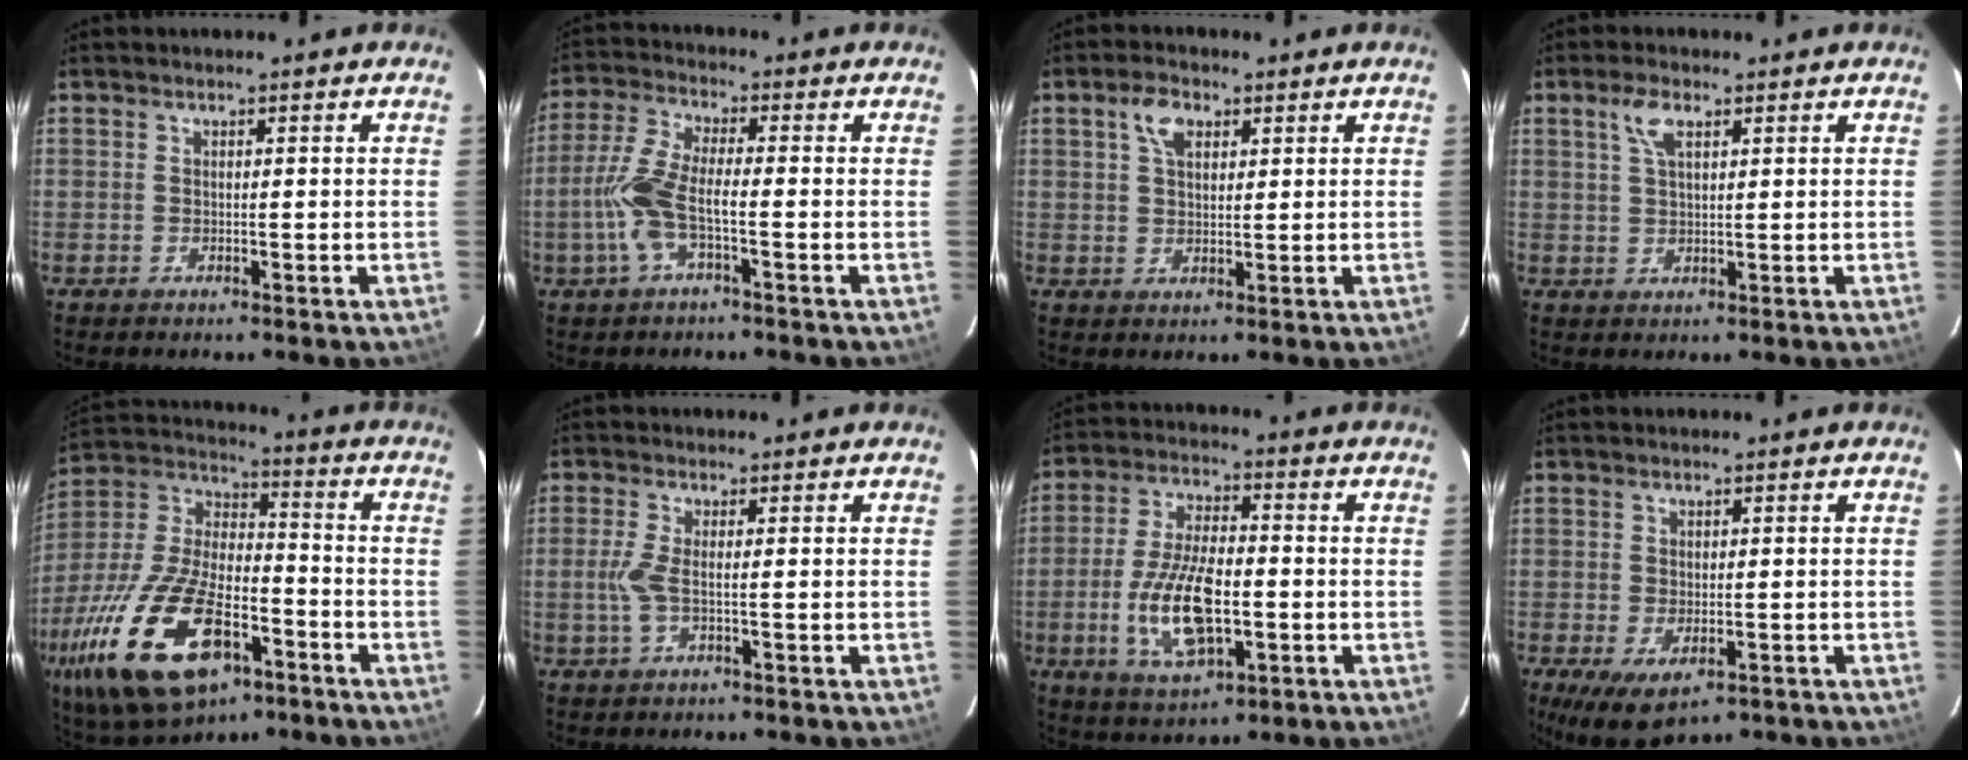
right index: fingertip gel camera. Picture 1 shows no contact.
{"total": 8.4, "force": [-2.5, 1.5, 7.9], "torque": [-0.181, 0.004, -0.049]}
{"total": 4.6, "force": [2.1, 2.7, 3.1], "torque": [-0.055, 0.013, 0.037]}
{"total": 3.9, "force": [1.9, 1.6, 3.0], "torque": [-0.058, 0.008, 0.037]}
{"total": 26.4, "force": [-12.5, 12.4, 19.7], "torque": [-0.422, -0.035, -0.211]}
{"total": 3.4, "force": [-0.6, 0.2, 3.3], "torque": [-0.079, 0.001, -0.012]}
{"total": 13.8, "force": [-3.1, 5.8, 12.1], "torque": [-0.245, -0.005, -0.051]}
{"total": 7.6, "force": [-3.7, 3.9, 5.4], "torque": [-0.106, -0.035, -0.052]}